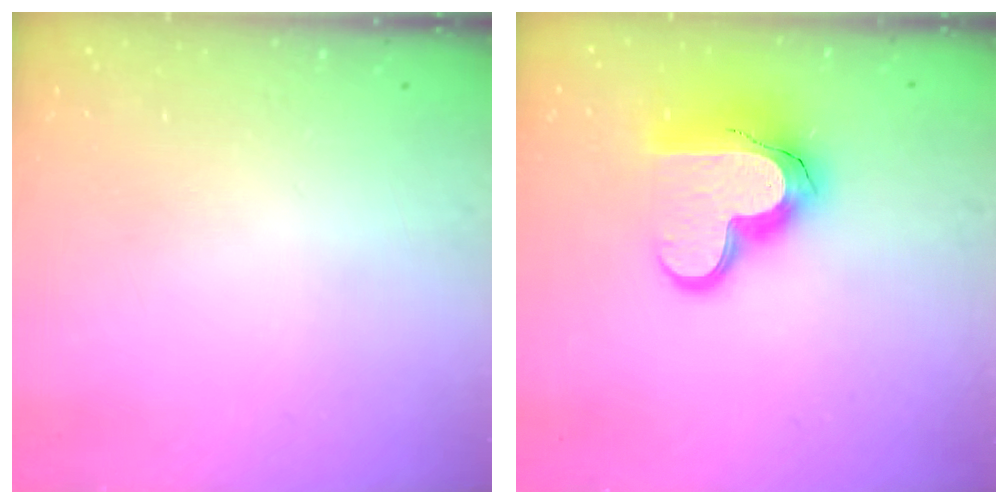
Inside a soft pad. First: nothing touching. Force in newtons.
{"total": 16.9, "press": 16.9, "slide": 1.3}